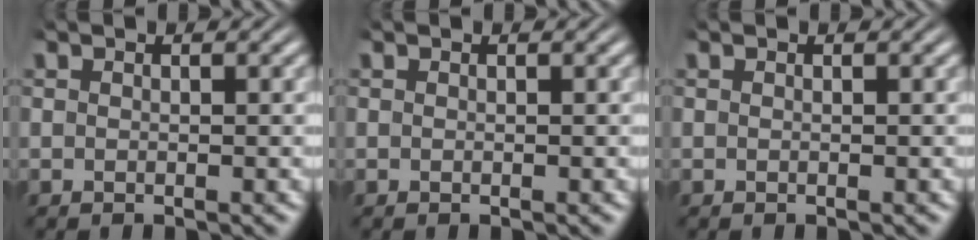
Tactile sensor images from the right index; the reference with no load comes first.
{"total": 0.0}
{"total": 0.0}